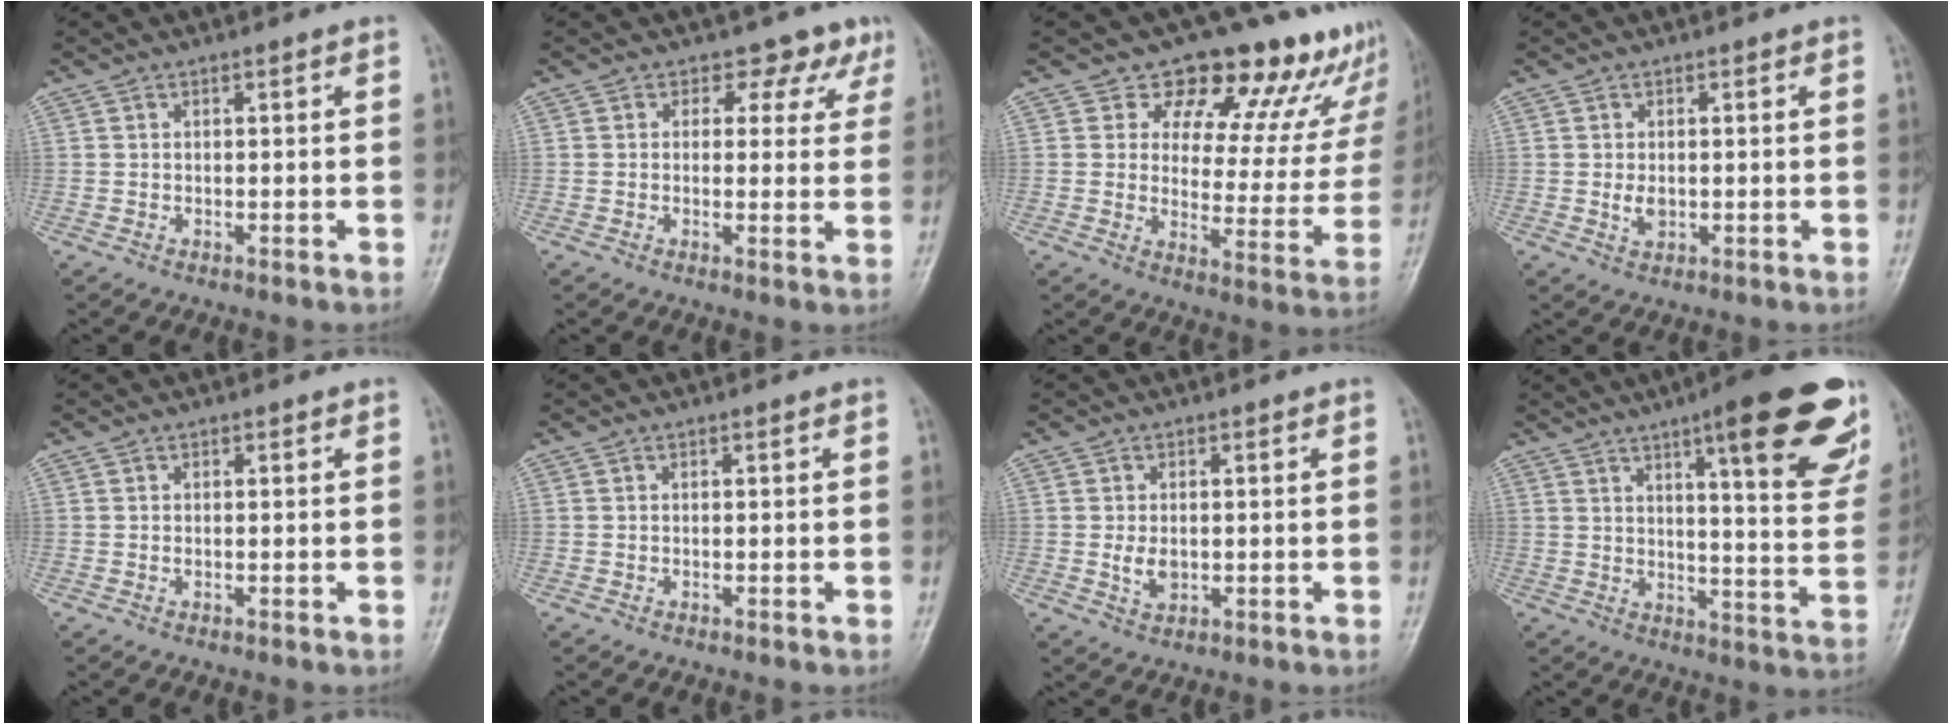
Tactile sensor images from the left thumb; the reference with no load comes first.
{"total": 5.3, "force": [3.6, 3.8, 1.1], "torque": [0.021, -0.017, 0.023]}
{"total": 17.6, "force": [14.0, 8.6, 6.3], "torque": [-0.013, -0.087, 0.155]}
{"total": 2.4, "force": [0.0, 1.6, 1.7], "torque": [-0.026, -0.004, 0.002]}
{"total": 0.0}
{"total": 0.0}
{"total": 3.3, "force": [-0.1, 2.3, 2.3], "torque": [-0.036, -0.005, 0.003]}
{"total": 22.2, "force": [12.3, 5.0, 17.9], "torque": [-0.204, -0.047, 0.156]}